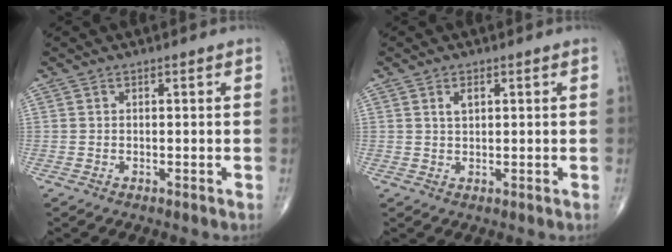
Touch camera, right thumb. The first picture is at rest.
{"total": 2.1, "force": [0.8, 1.1, 1.6], "torque": [-0.026, 0.000, 0.016]}